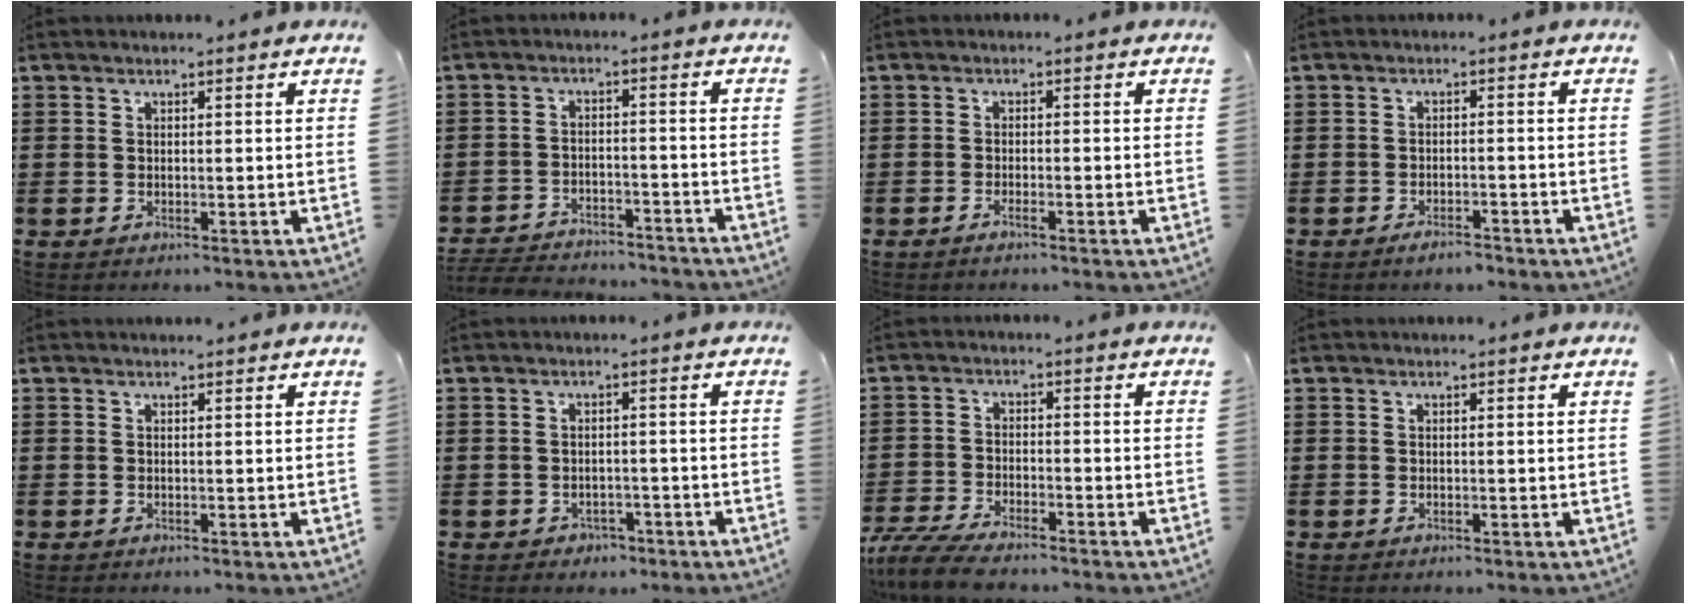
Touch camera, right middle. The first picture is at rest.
{"total": 4.1, "force": [-4.0, 0.5, 0.4], "torque": [-0.016, 0.001, -0.087]}
{"total": 1.1, "force": [-0.7, 0.0, 0.8], "torque": [-0.014, -0.004, -0.012]}
{"total": 2.0, "force": [-1.8, 0.3, 0.8], "torque": [-0.017, -0.001, -0.032]}
{"total": 0.0}
{"total": 1.3, "force": [-1.0, 0.8, 0.0], "torque": [-0.008, -0.001, -0.025]}
{"total": 5.6, "force": [-5.1, 0.7, 2.2], "torque": [-0.062, -0.008, -0.103]}
{"total": 0.0}